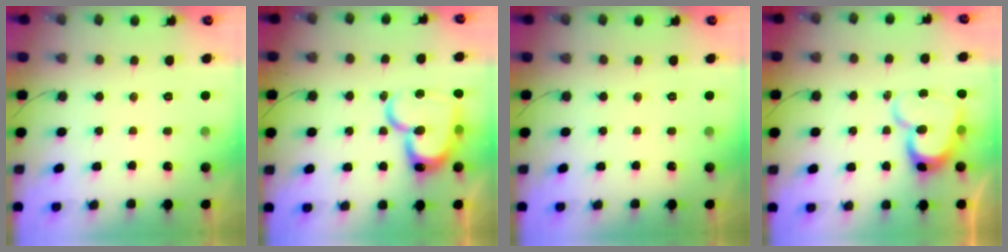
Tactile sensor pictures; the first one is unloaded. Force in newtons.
{"total": 21.3, "press": 21.3, "slide": 1.9}
{"total": 0.0}
{"total": 13.4, "press": 13.4, "slide": 1.3}